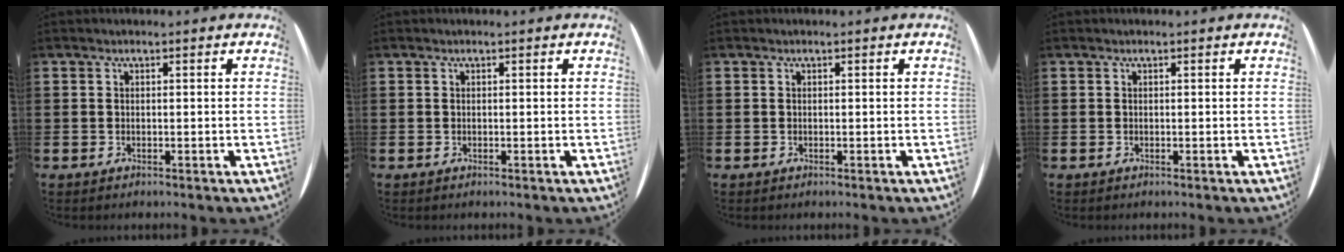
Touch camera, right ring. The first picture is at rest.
{"total": 0.0}
{"total": 0.0}
{"total": 0.0}